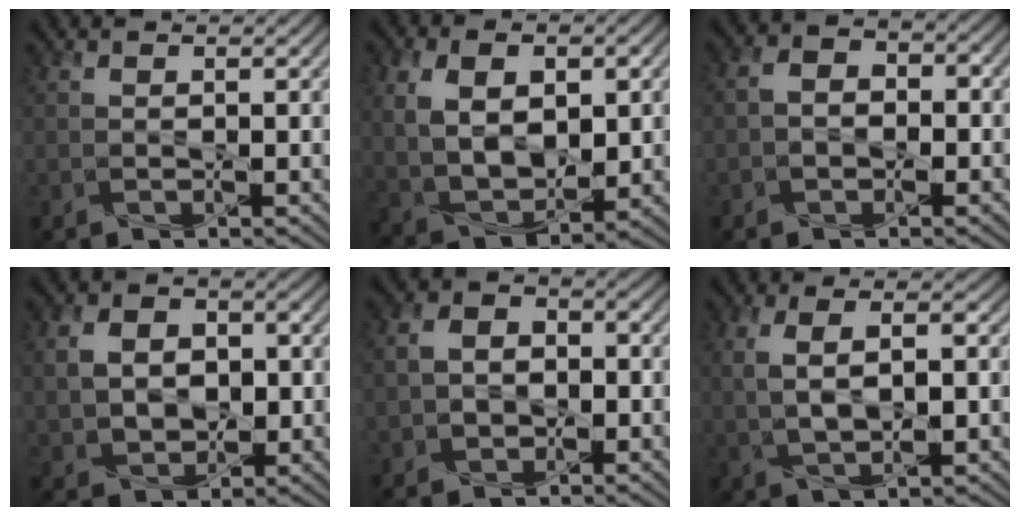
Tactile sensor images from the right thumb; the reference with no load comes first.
{"total": 10.3, "force": [1.9, 6.6, 7.7], "torque": [-0.175, -0.004, 0.041]}
{"total": 3.7, "force": [-0.9, 2.9, 2.2], "torque": [-0.036, 0.006, -0.026]}
{"total": 8.1, "force": [-0.2, 6.1, 5.3], "torque": [-0.124, -0.002, -0.002]}
{"total": 5.8, "force": [-1.5, 4.5, 3.4], "torque": [-0.064, -0.004, -0.033]}
{"total": 8.1, "force": [0.3, 3.9, 7.1], "torque": [-0.153, 0.005, 0.011]}